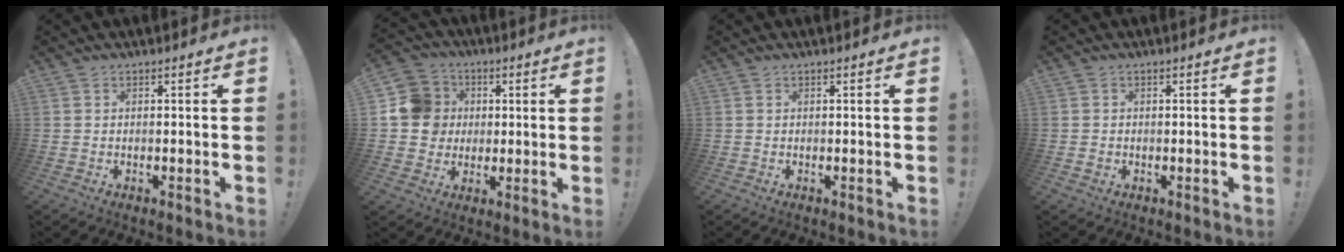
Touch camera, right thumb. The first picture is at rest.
{"total": 12.8, "force": [1.5, 12.0, 4.1], "torque": [-0.060, 0.008, 0.034]}
{"total": 0.0}
{"total": 0.9, "force": [-0.1, 0.8, 0.4], "torque": [0.002, -0.001, -0.004]}